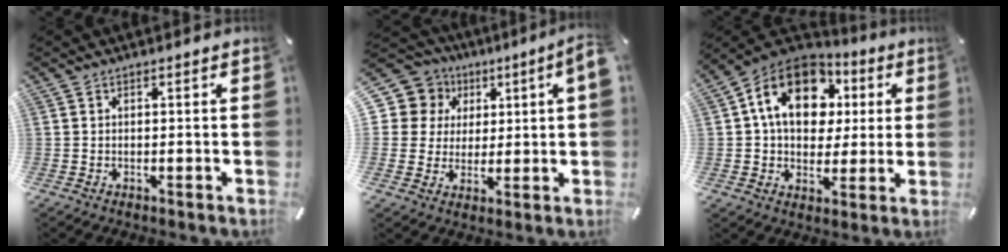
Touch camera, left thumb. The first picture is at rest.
{"total": 9.8, "force": [2.9, 8.8, 3.0], "torque": [-0.068, -0.013, 0.058]}
{"total": 17.2, "force": [5.2, 12.9, 10.1], "torque": [-0.182, -0.008, 0.097]}